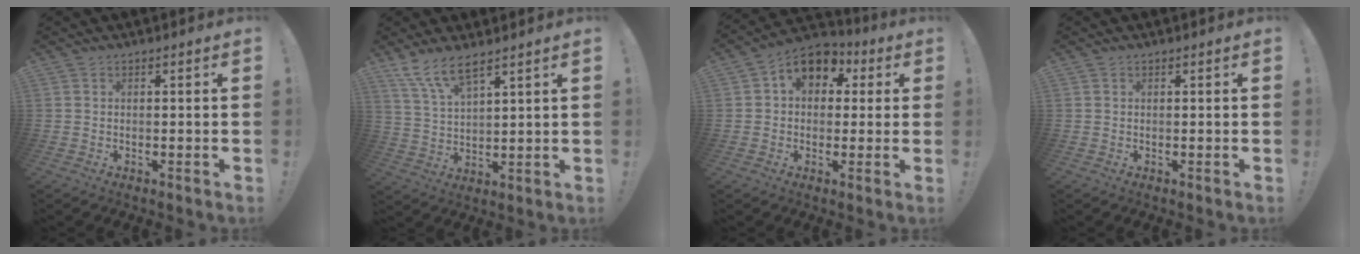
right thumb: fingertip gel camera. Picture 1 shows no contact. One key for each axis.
{"total": 8.4, "fx": 6.4, "fy": 2.1, "fz": 5.0, "tx": -0.107, "ty": -0.027, "tz": 0.122}
{"total": 9.9, "fx": 3.6, "fy": 7.5, "fz": 5.5, "tx": -0.072, "ty": -0.011, "tz": 0.070}
{"total": 0.0}